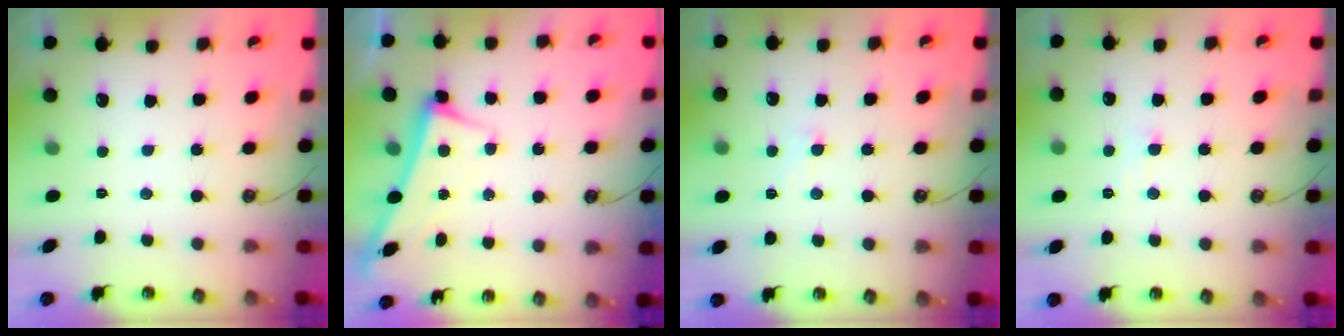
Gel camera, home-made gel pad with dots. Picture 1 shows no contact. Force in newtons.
{"total": 2.8, "press": 2.7, "slide": 0.4}
{"total": 0.6, "press": 0.3, "slide": 0.5}
{"total": 0.8, "press": 0.6, "slide": 0.5}